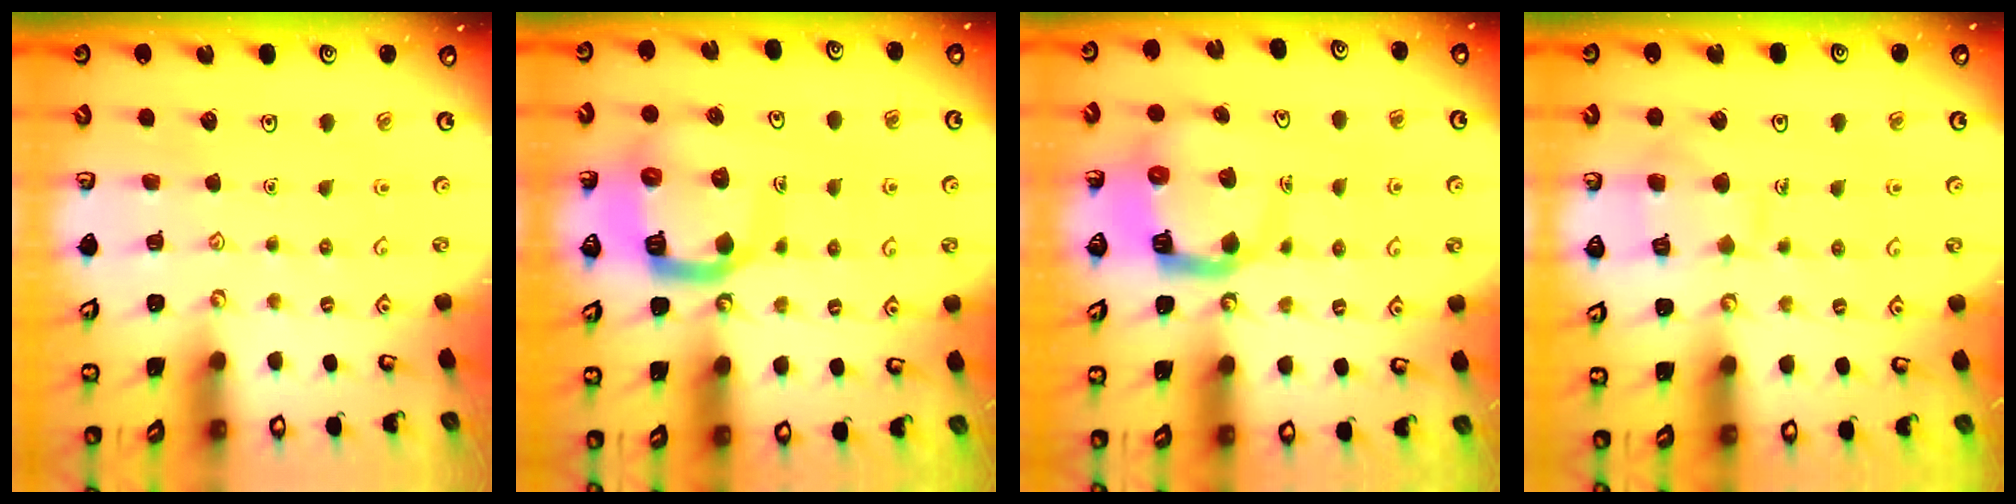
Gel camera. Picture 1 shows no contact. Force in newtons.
{"total": 14.0, "press": 13.9, "slide": 1.6}
{"total": 8.4, "press": 8.3, "slide": 1.2}
{"total": 9.9, "press": 9.9, "slide": 0.7}